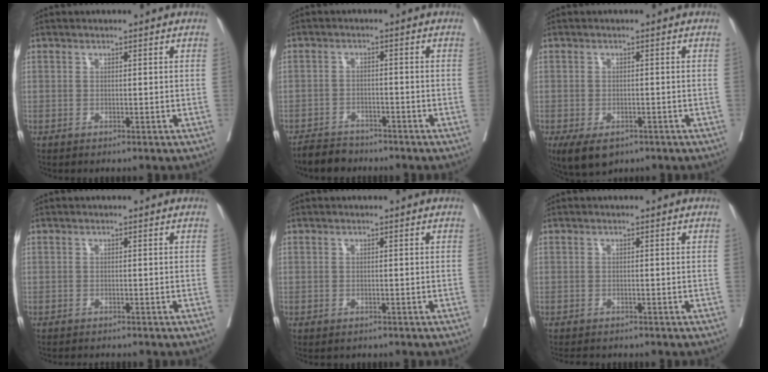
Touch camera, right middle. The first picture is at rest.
{"total": 4.3, "force": [-4.0, 1.5, 0.4], "torque": [-0.010, -0.005, -0.072]}
{"total": 6.1, "force": [-3.9, 3.2, 3.5], "torque": [-0.058, -0.008, -0.059]}
{"total": 2.7, "force": [-2.5, 0.4, 0.8], "torque": [-0.013, -0.005, -0.033]}
{"total": 0.9, "force": [-0.8, 0.5, 0.1], "torque": [-0.008, 0.000, -0.013]}
{"total": 4.3, "force": [-3.8, 1.4, 1.4], "torque": [-0.018, -0.005, -0.055]}